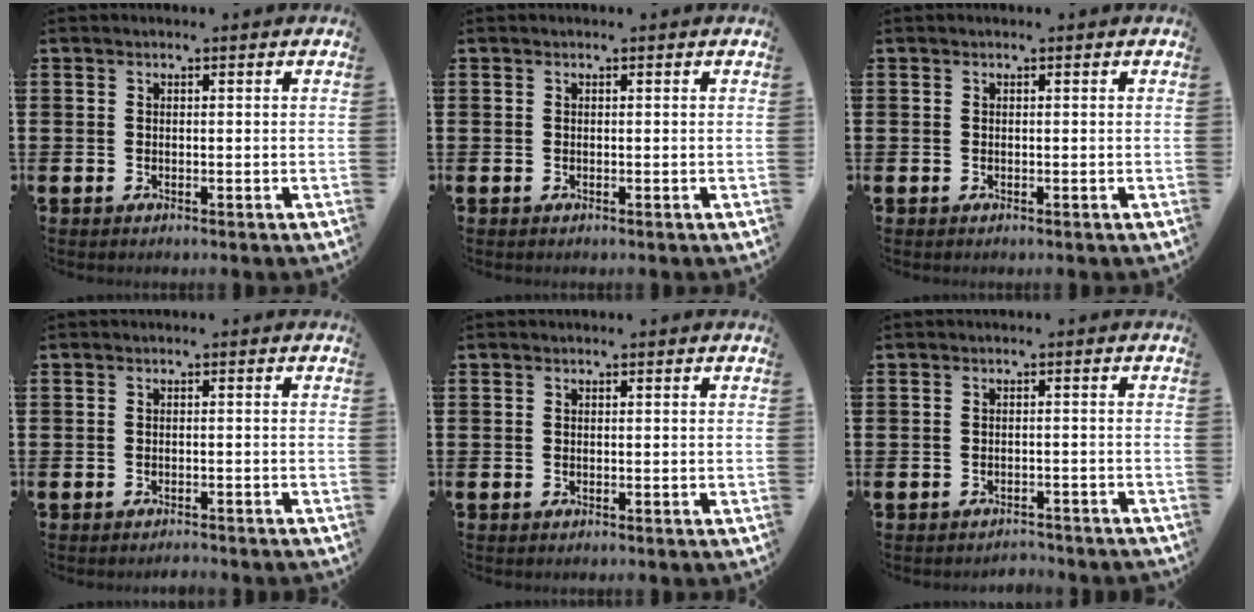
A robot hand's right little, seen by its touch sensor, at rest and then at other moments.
{"total": 0.0}
{"total": 0.0}
{"total": 0.9, "force": [-0.9, -0.1, 0.1], "torque": [-0.002, 0.000, -0.018]}
{"total": 0.0}
{"total": 1.5, "force": [-1.5, 0.0, -0.1], "torque": [-0.003, 0.004, -0.033]}